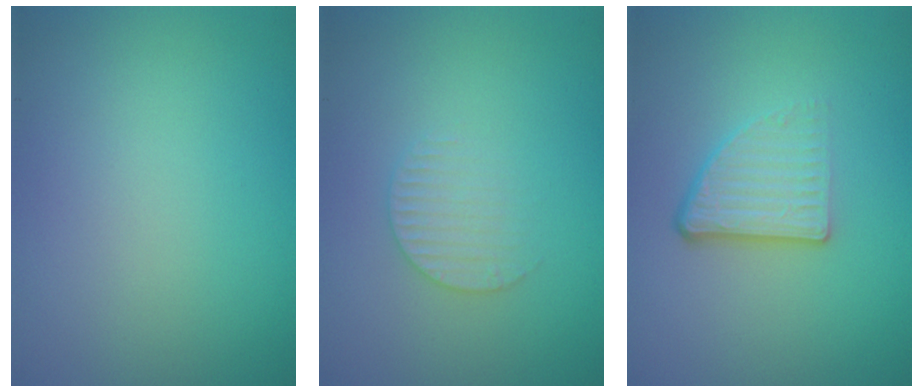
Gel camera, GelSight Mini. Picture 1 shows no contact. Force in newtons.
{"total": 1.9, "press": 1.9, "slide": 0.3}
{"total": 3.6, "press": 2.3, "slide": 2.8}